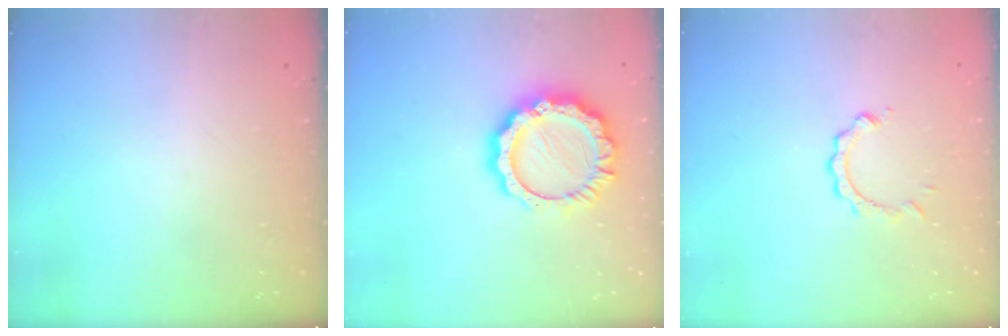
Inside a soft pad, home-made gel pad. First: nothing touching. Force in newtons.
{"total": 12.5, "press": 12.5, "slide": 1.1}
{"total": 3.8, "press": 3.7, "slide": 0.4}